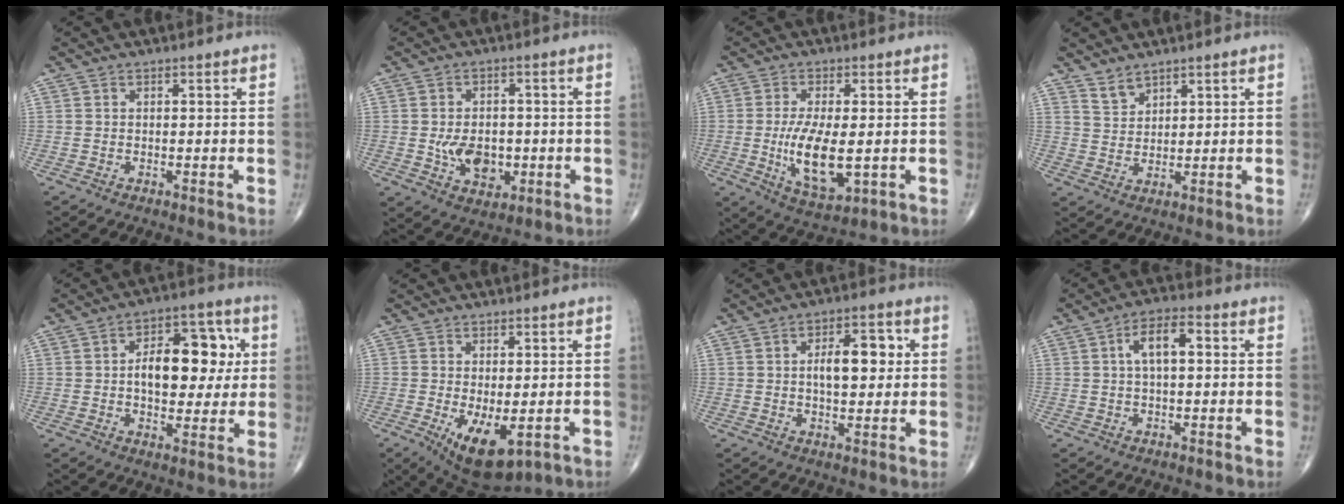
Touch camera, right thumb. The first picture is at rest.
{"total": 8.1, "force": [-1.2, 5.6, 5.8], "torque": [-0.071, -0.002, -0.010]}
{"total": 11.1, "force": [-1.3, 4.5, 10.1], "torque": [-0.186, -0.021, -0.011]}
{"total": 3.3, "force": [2.8, 1.4, 0.9], "torque": [-0.005, -0.022, 0.058]}
{"total": 15.0, "force": [1.9, 8.6, 12.1], "torque": [-0.135, 0.016, 0.026]}
{"total": 9.6, "force": [-2.9, 4.4, 8.0], "torque": [-0.119, -0.016, -0.030]}
{"total": 8.8, "force": [1.4, 4.4, 7.5], "torque": [-0.094, 0.005, 0.020]}
{"total": 6.6, "force": [1.2, 2.9, 5.8], "torque": [-0.101, 0.016, 0.015]}